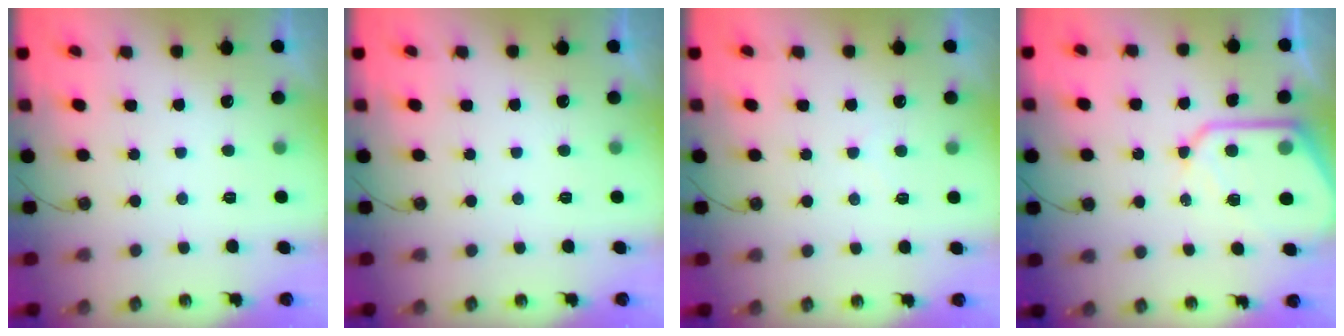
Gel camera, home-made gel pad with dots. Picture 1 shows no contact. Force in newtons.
{"total": 0.0}
{"total": 2.9, "press": 2.9, "slide": 0.5}
{"total": 12.3, "press": 12.2, "slide": 1.2}